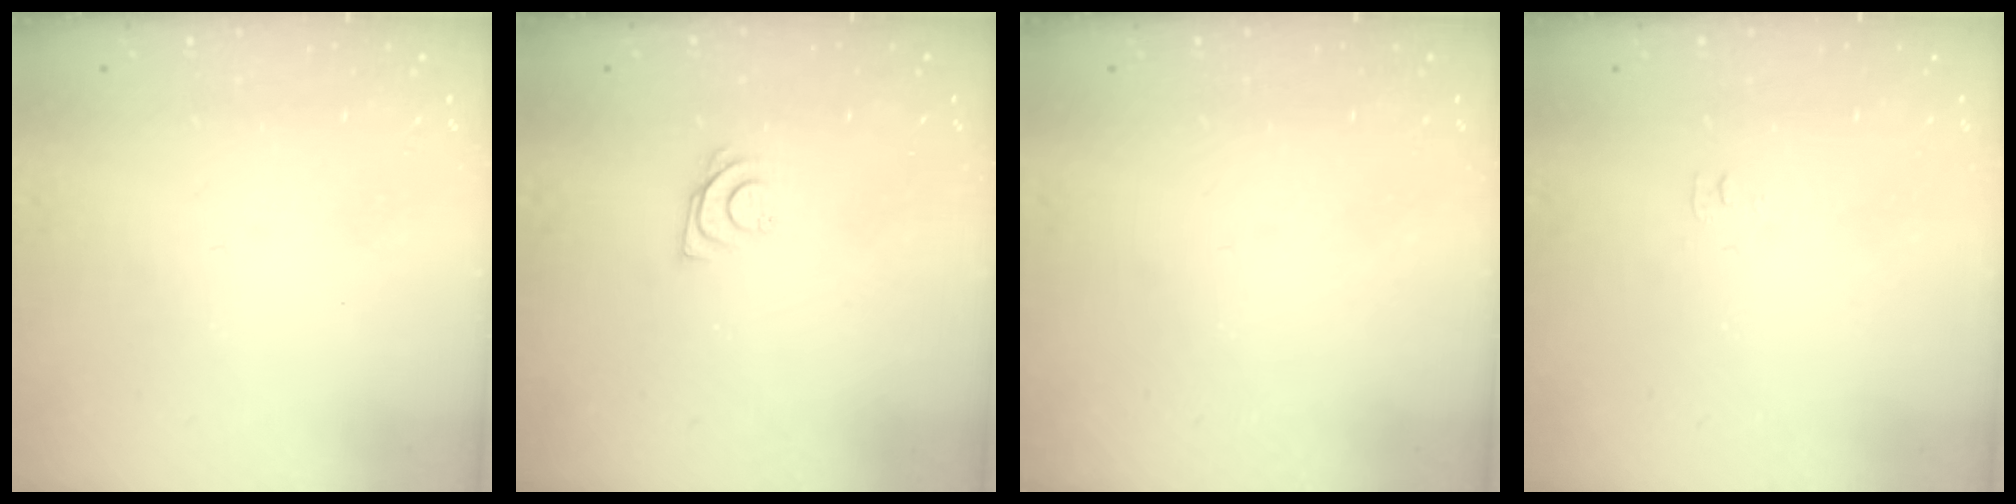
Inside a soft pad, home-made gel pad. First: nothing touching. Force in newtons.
{"total": 5.7, "press": 5.7, "slide": 0.5}
{"total": 0.0}
{"total": 4.6, "press": 4.5, "slide": 0.6}